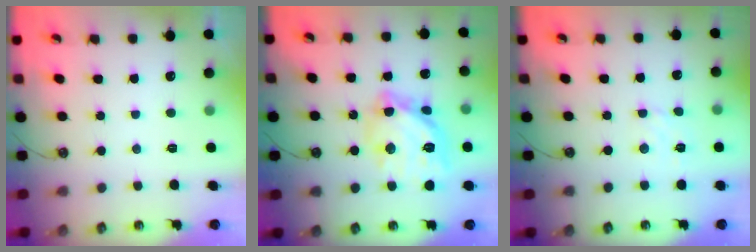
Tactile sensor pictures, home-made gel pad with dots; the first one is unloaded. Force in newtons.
{"total": 17.4, "press": 17.3, "slide": 1.5}
{"total": 3.1, "press": 3.0, "slide": 0.5}